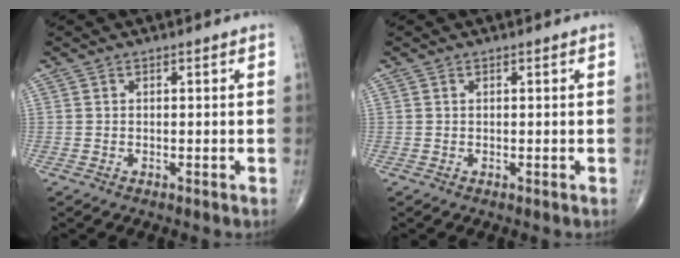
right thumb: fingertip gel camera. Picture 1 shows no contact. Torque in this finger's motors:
{"motor_torque": [-0.42, -0.08, 0.13, 0.37, 0.03]}